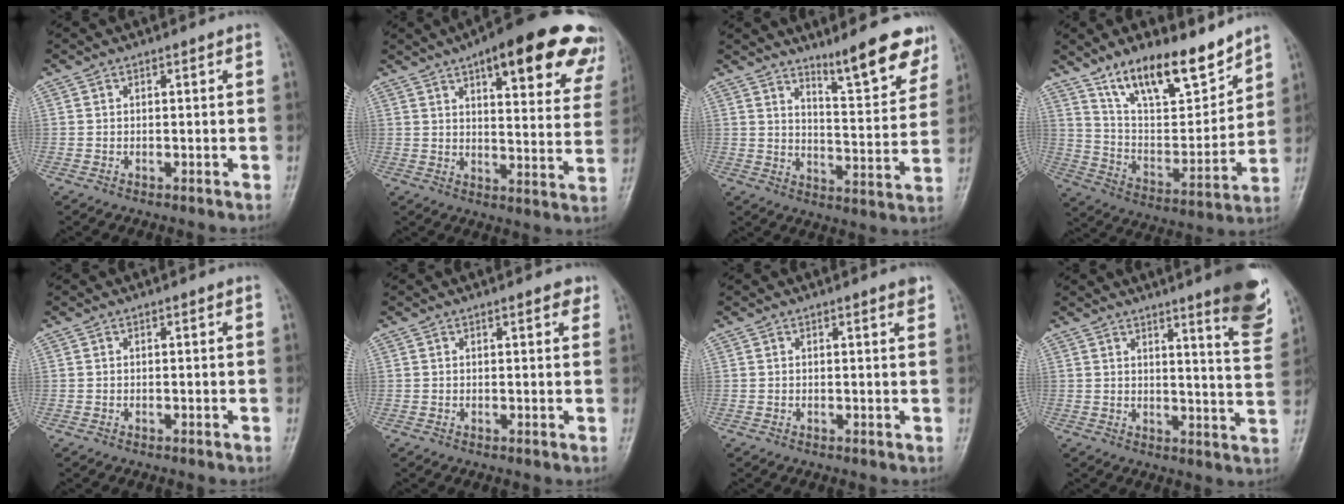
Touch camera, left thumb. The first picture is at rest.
{"total": 24.5, "force": [15.3, 7.8, 17.5], "torque": [-0.189, -0.037, 0.183]}
{"total": 12.2, "force": [9.1, 2.4, 7.9], "torque": [-0.081, -0.065, 0.136]}
{"total": 17.3, "force": [12.8, 5.8, 10.0], "torque": [-0.123, -0.080, 0.231]}
{"total": 0.0}
{"total": 2.0, "force": [1.4, 0.7, 1.3], "torque": [-0.007, -0.003, 0.014]}
{"total": 1.3, "force": [0.9, 0.0, 0.9], "torque": [-0.010, -0.005, 0.011]}
{"total": 11.7, "force": [7.3, 1.3, 9.0], "torque": [-0.099, -0.049, 0.089]}